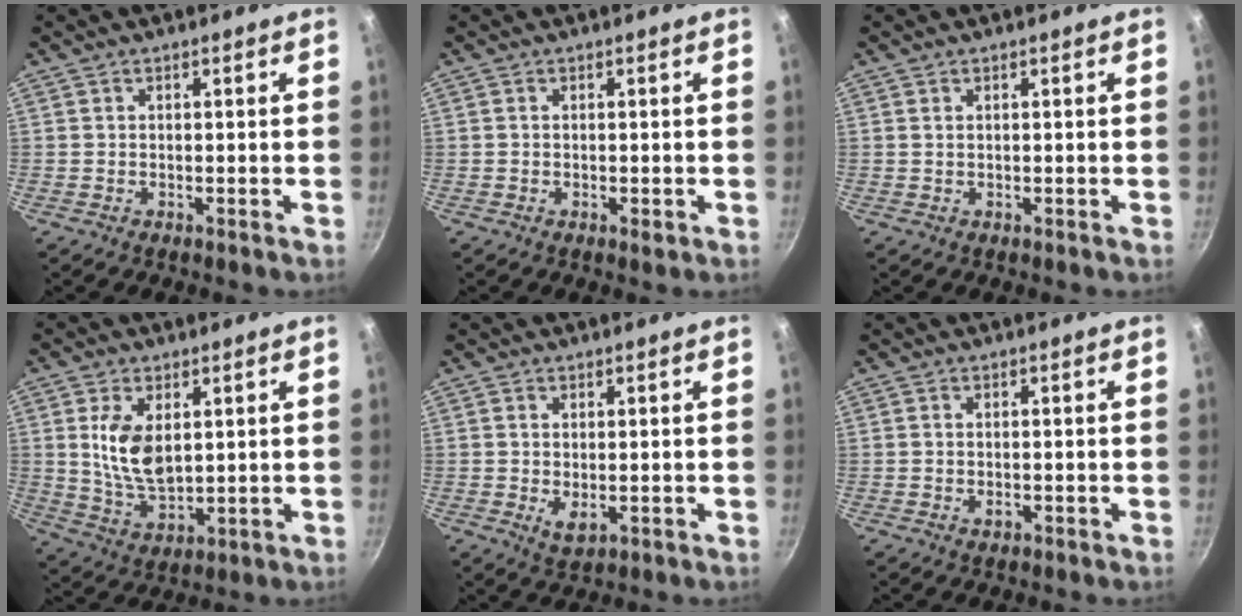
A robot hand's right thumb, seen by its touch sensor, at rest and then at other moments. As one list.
[{"total": 1.1, "force": [-0.4, 0.5, 0.9], "torque": [-0.016, -0.001, -0.004]}, {"total": 0.5, "force": [0.3, 0.3, 0.3], "torque": [-0.007, 0.000, 0.006]}, {"total": 9.9, "force": [2.3, 5.5, 7.8], "torque": [-0.144, -0.022, 0.053]}, {"total": 3.2, "force": [-0.2, 1.8, 2.6], "torque": [-0.047, -0.012, 0.004]}, {"total": 1.1, "force": [-0.3, 0.7, 0.8], "torque": [-0.015, 0.001, -0.003]}]